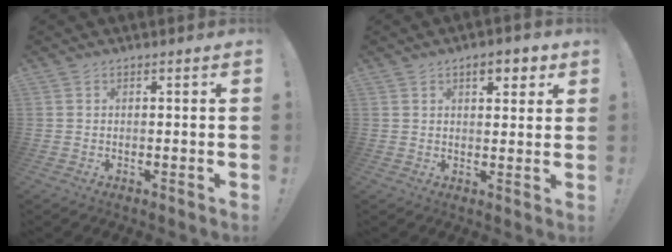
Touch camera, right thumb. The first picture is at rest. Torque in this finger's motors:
{"motor_torque": [-0.29, 0.94, 0.54, 0.21, 0.01]}